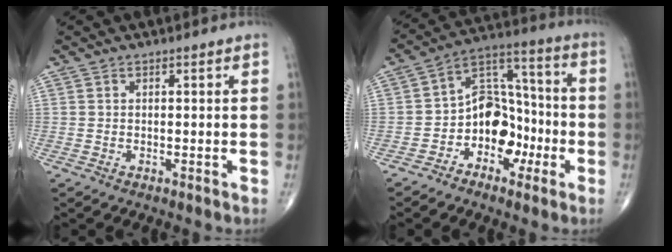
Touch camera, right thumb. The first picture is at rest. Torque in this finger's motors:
{"motor_torque": [1.34, 1.20, 0.48, -0.64, 0.05]}